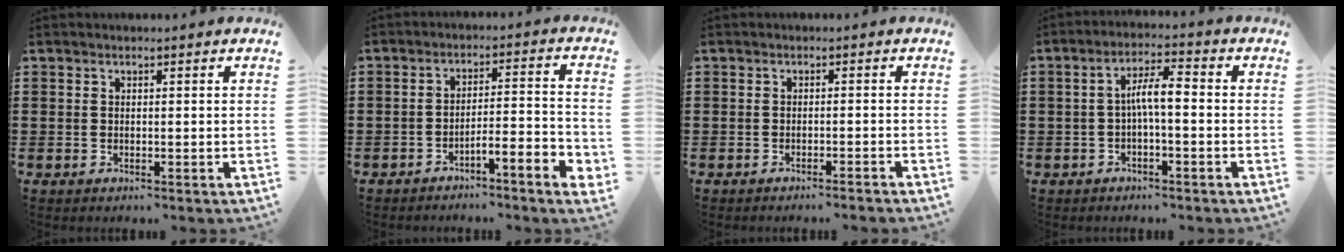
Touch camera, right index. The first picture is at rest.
{"total": 4.7, "force": [-4.0, -0.1, 2.4], "torque": [-0.041, -0.007, -0.079]}
{"total": 1.3, "force": [-1.1, -0.5, 0.5], "torque": [-0.008, -0.002, -0.021]}
{"total": 4.3, "force": [-0.5, 1.0, 4.1], "torque": [-0.077, 0.011, -0.013]}